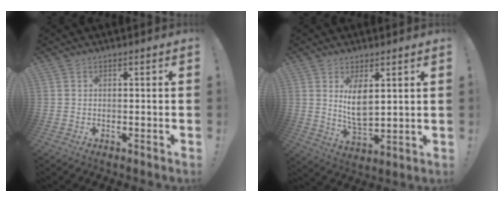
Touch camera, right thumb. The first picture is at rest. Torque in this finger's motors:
{"motor_torque": [0.92, 1.97, 1.21, 0.25, 0.04]}